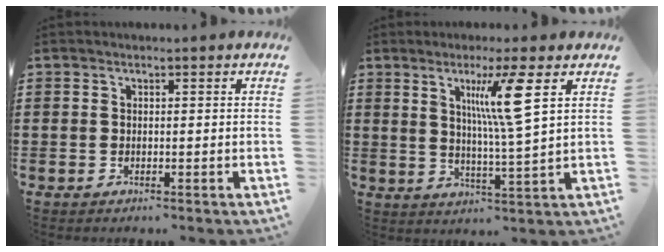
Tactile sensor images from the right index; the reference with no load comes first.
{"total": 8.5, "force": [3.5, -0.1, 7.7], "torque": [-0.152, -0.003, 0.051]}